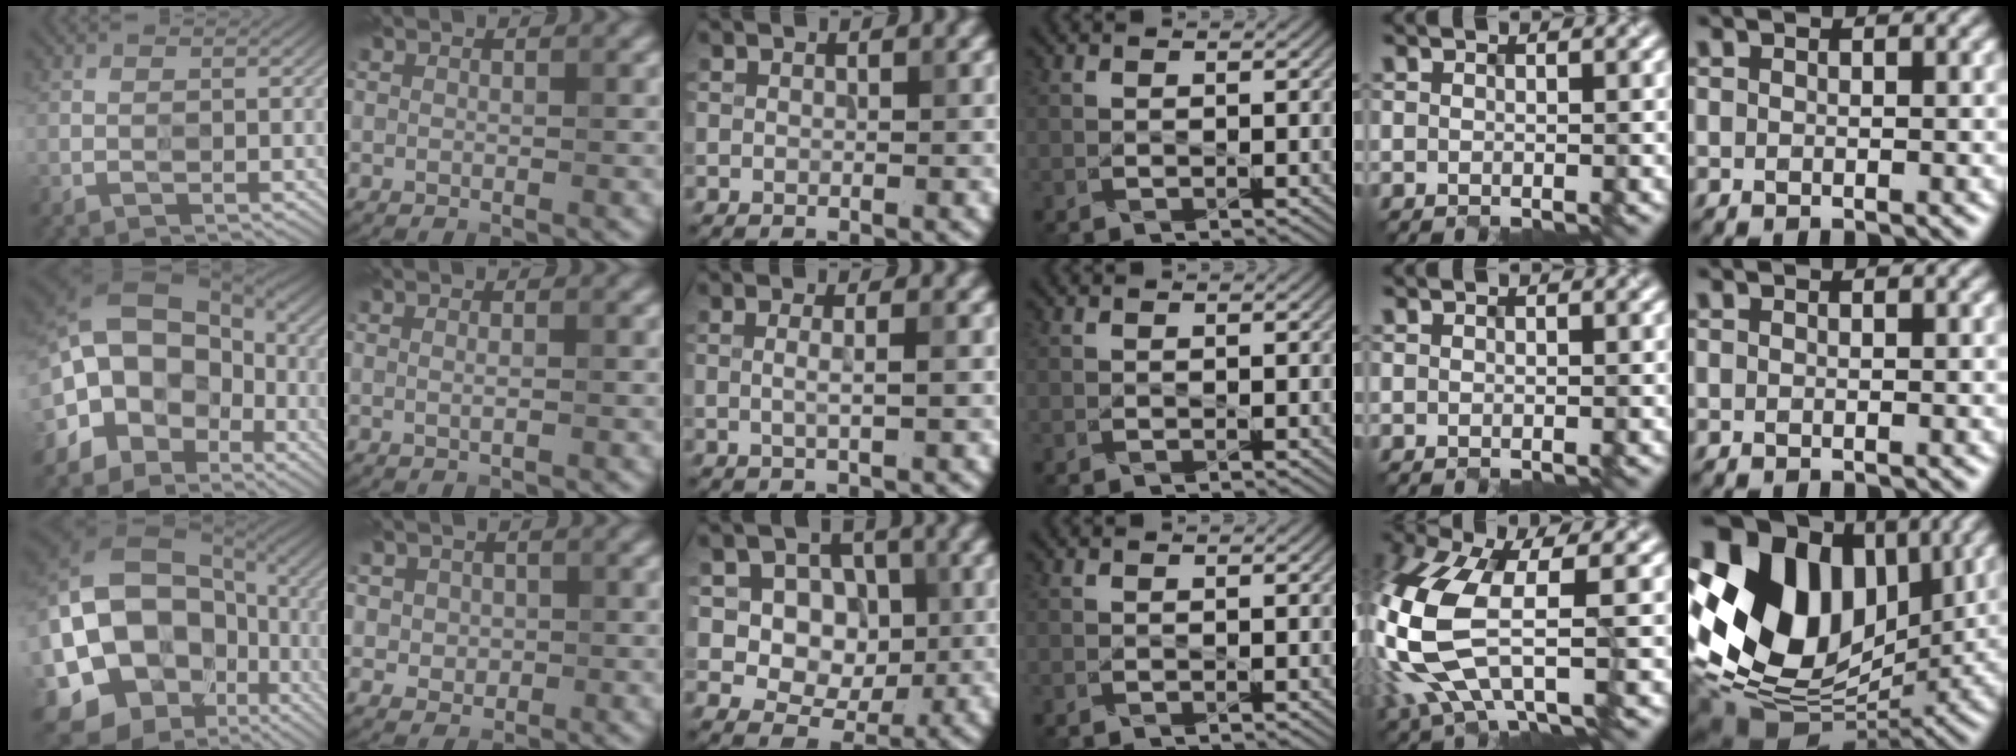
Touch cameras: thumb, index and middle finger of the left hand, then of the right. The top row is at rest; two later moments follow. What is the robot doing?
{"motion": "wipe", "object": "mirror"}